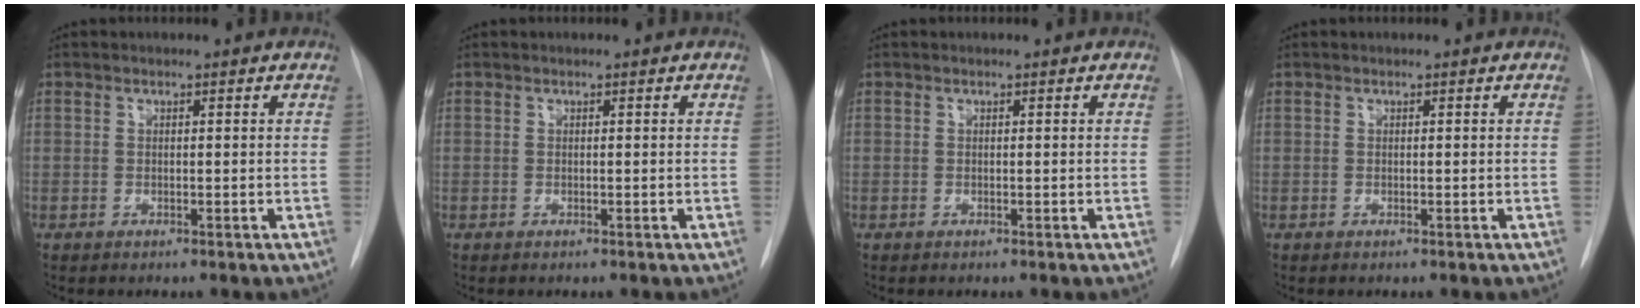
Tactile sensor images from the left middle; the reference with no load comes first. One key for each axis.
{"total": 0.0}
{"total": 0.0}
{"total": 0.0}